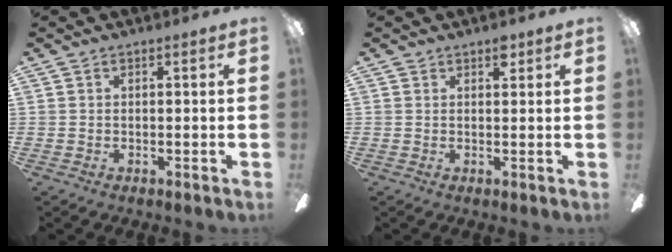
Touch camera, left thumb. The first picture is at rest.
{"total": 2.4, "force": [1.5, 1.5, 1.1], "torque": [0.000, -0.006, 0.023]}